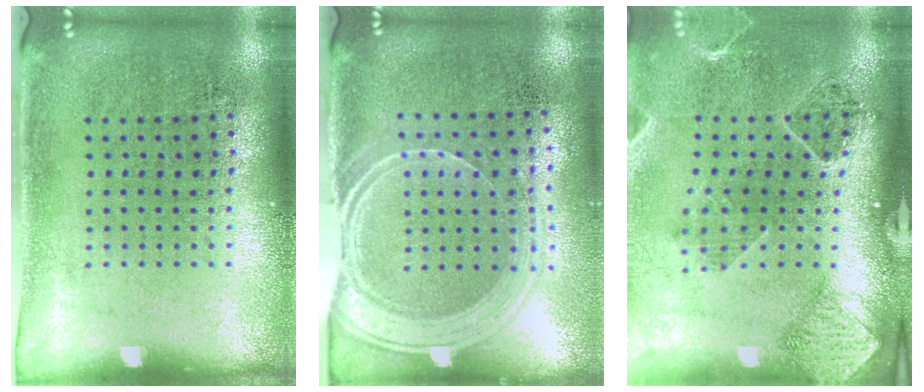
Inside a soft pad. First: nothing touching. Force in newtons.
{"total": 1.8, "press": 1.5, "slide": 0.9}
{"total": 1.5, "press": 1.5, "slide": 0.1}